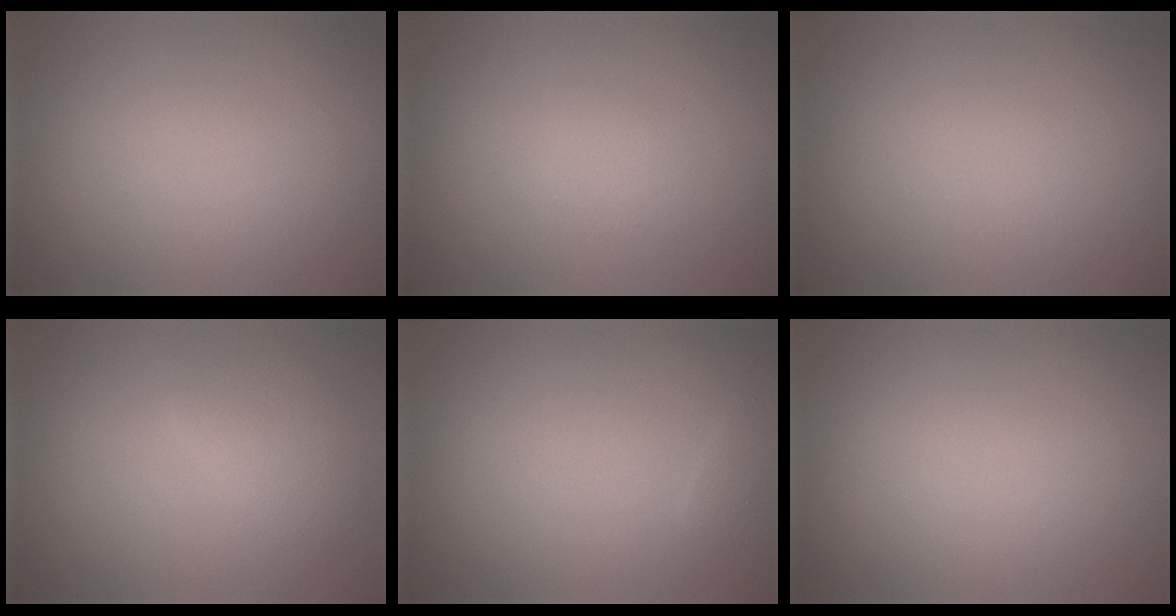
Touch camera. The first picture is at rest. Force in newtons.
{"total": 0.7, "press": 0.7, "slide": 0.0}
{"total": 0.0}
{"total": 2.2, "press": 2.1, "slide": 0.1}
{"total": 0.7, "press": 0.7, "slide": 0.1}
{"total": 0.0}